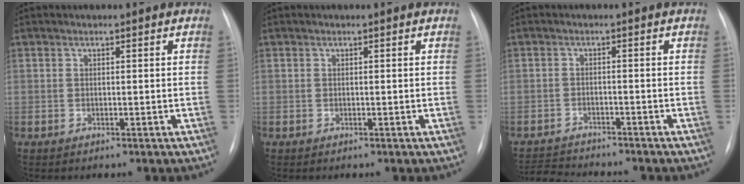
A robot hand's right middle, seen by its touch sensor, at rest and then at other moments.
{"total": 0.0}
{"total": 6.7, "force": [-6.6, 0.1, 1.3], "torque": [-0.019, -0.010, -0.105]}